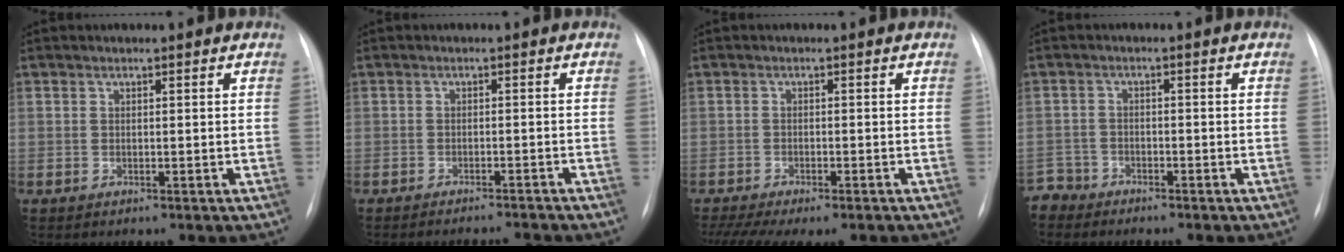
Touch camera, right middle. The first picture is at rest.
{"total": 5.9, "force": [-5.6, -0.4, 1.7], "torque": [-0.015, -0.007, -0.067]}
{"total": 11.3, "force": [-9.0, 3.0, 6.1], "torque": [-0.106, 0.000, -0.127]}
{"total": 3.4, "force": [-3.0, 1.2, -1.0], "torque": [0.020, -0.002, -0.061]}